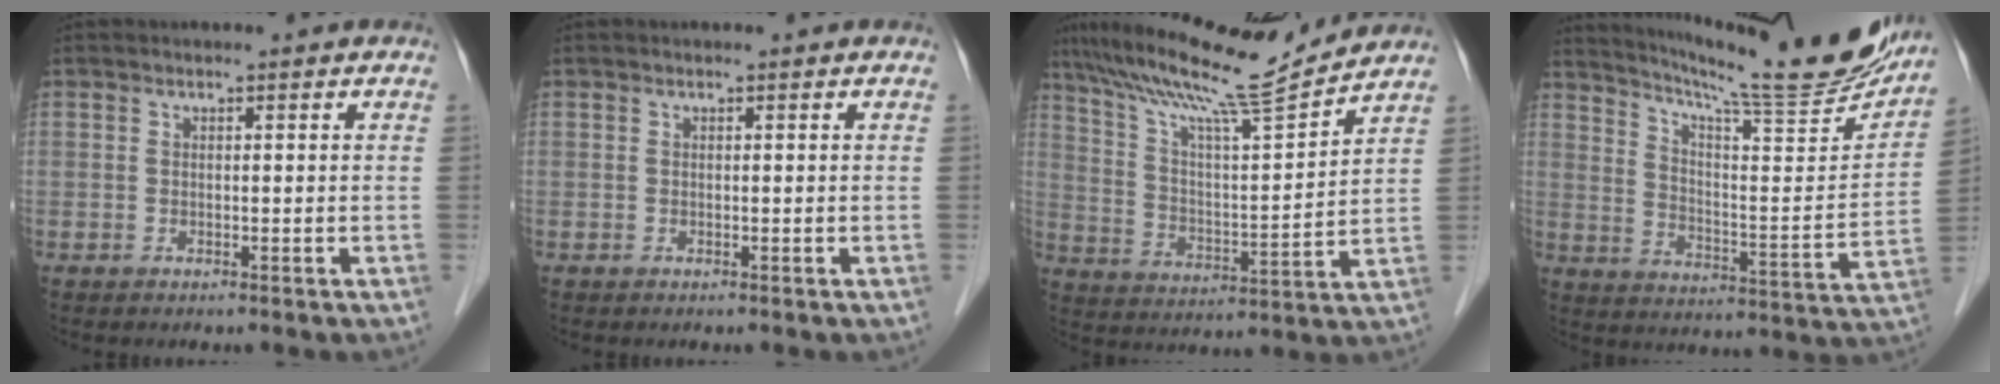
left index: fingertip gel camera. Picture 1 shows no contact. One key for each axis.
{"total": 0.0}
{"total": 15.6, "fx": 14.2, "fy": -1.0, "fz": 6.5, "tx": -0.122, "ty": -0.005, "tz": 0.238}
{"total": 23.7, "fx": 21.3, "fy": 0.8, "fz": 10.3, "tx": -0.162, "ty": -0.064, "tz": 0.294}